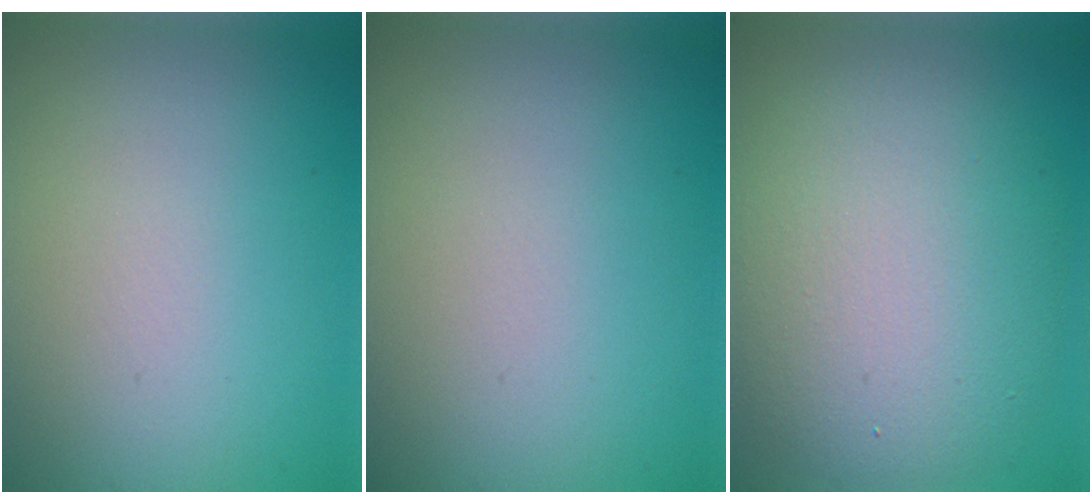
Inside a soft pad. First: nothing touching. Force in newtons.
{"total": 0.0}
{"total": 9.3, "press": 9.3, "slide": 0.6}